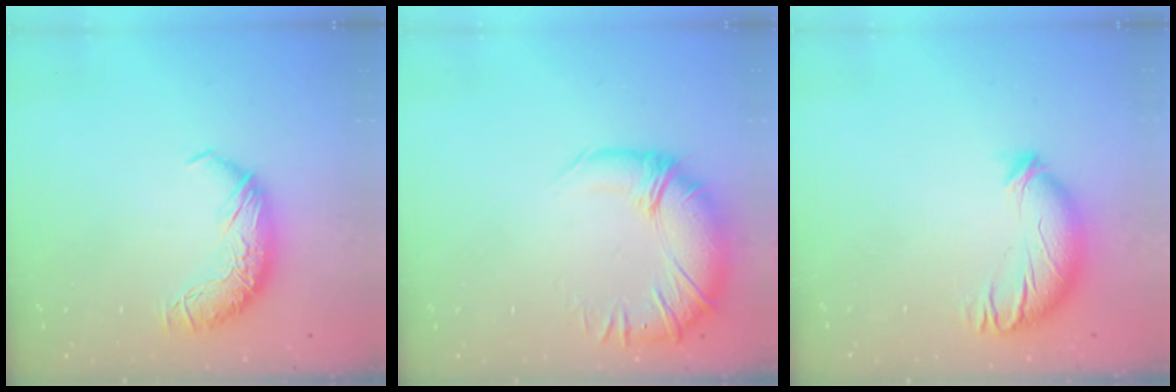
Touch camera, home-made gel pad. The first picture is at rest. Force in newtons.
{"total": 2.7, "press": 0.1, "slide": 2.7}
{"total": 3.8, "press": 3.0, "slide": 2.3}